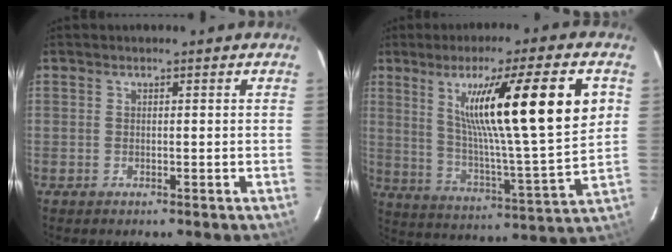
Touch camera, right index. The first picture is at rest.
{"total": 21.7, "force": [6.7, 0.9, 20.6], "torque": [-0.325, -0.005, 0.101]}